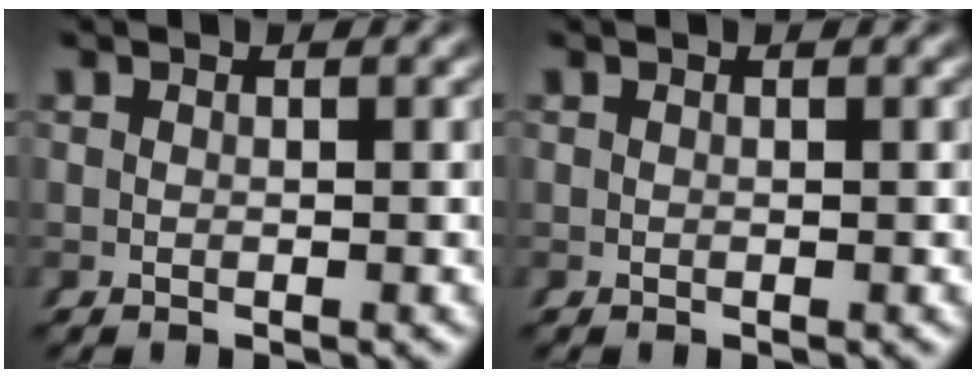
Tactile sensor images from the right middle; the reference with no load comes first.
{"total": 0.0}